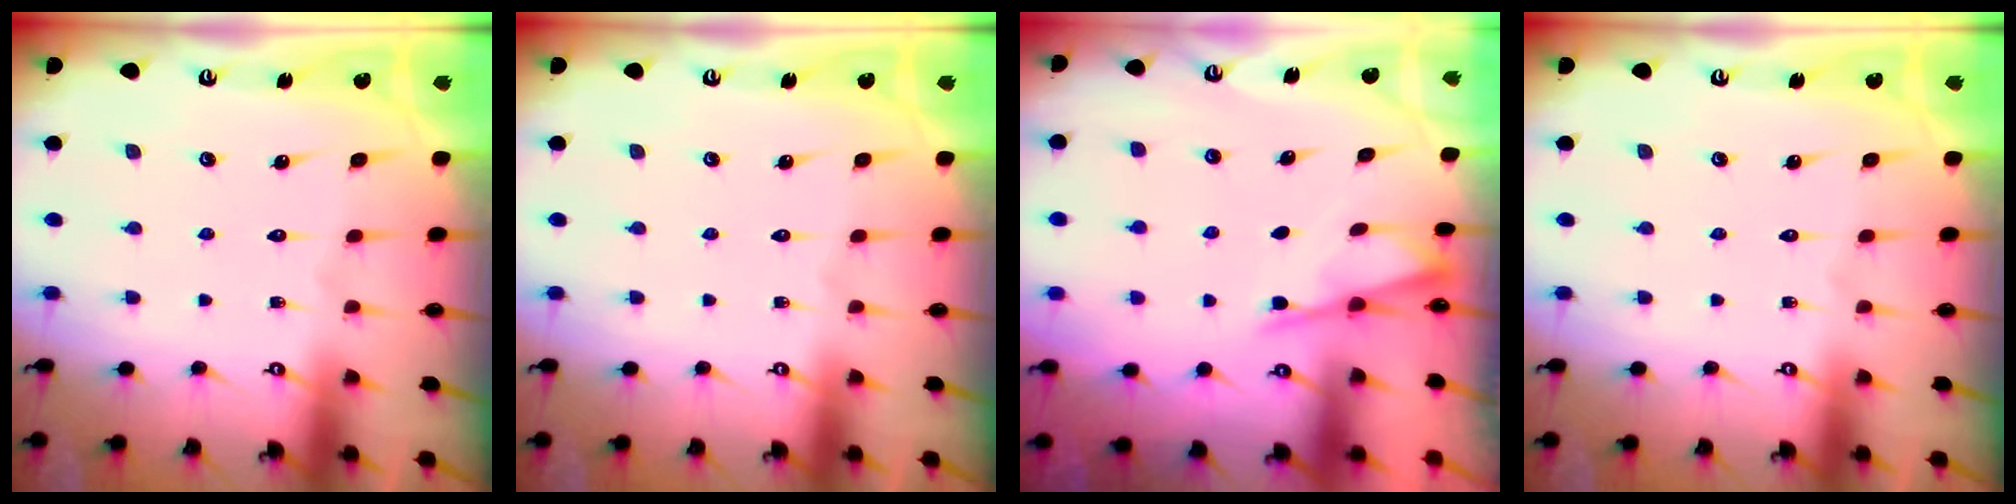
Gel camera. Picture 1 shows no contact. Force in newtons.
{"total": 0.0}
{"total": 2.4, "press": 2.4, "slide": 0.4}
{"total": 0.0}